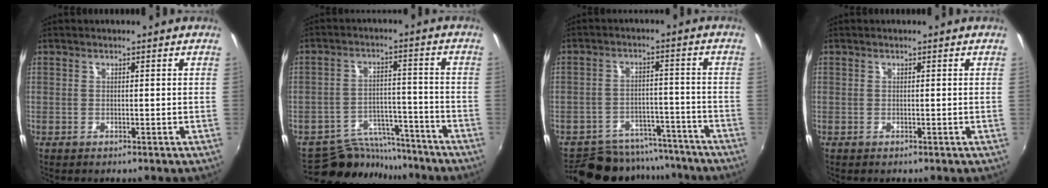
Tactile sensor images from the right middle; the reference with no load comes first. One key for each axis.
{"total": 10.7, "fx": -10.0, "fy": 3.7, "fz": 1.3, "tx": -0.037, "ty": 0.022, "tz": -0.151}
{"total": 14.8, "fx": -13.2, "fy": 5.9, "fz": 3.6, "tx": -0.085, "ty": 0.022, "tz": -0.174}
{"total": 0.0}